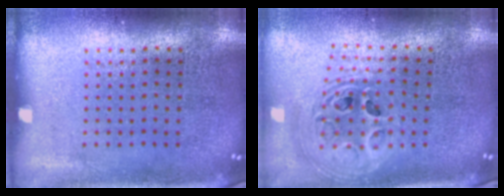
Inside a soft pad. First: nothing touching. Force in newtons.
{"total": 2.3, "press": 1.8, "slide": 1.5}